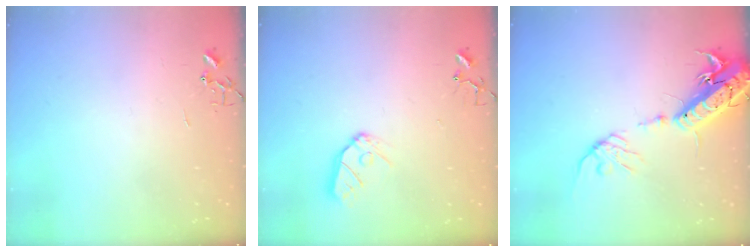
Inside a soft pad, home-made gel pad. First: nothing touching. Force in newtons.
{"total": 9.2, "press": 9.2, "slide": 0.8}
{"total": 18.1, "press": 17.7, "slide": 3.8}